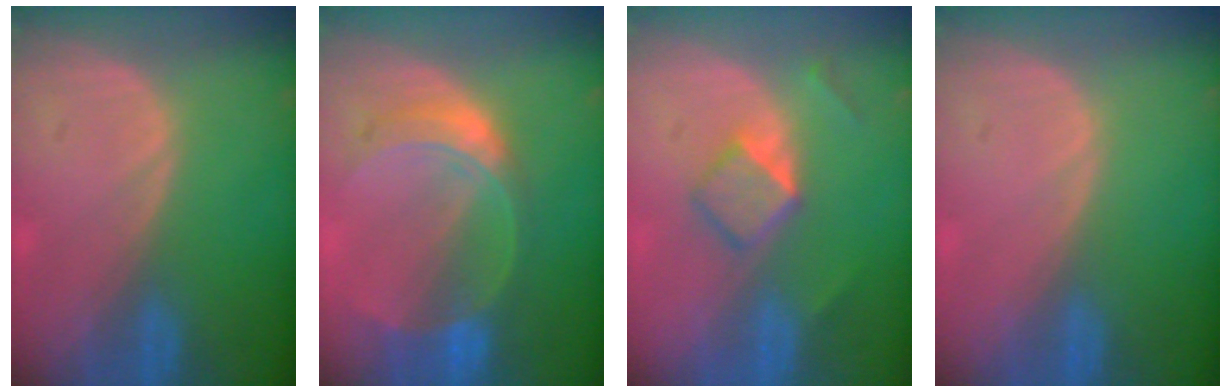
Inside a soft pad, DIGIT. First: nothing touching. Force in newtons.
{"total": 7.6, "press": 6.6, "slide": 3.7}
{"total": 5.1, "press": 4.5, "slide": 2.3}
{"total": 0.0}